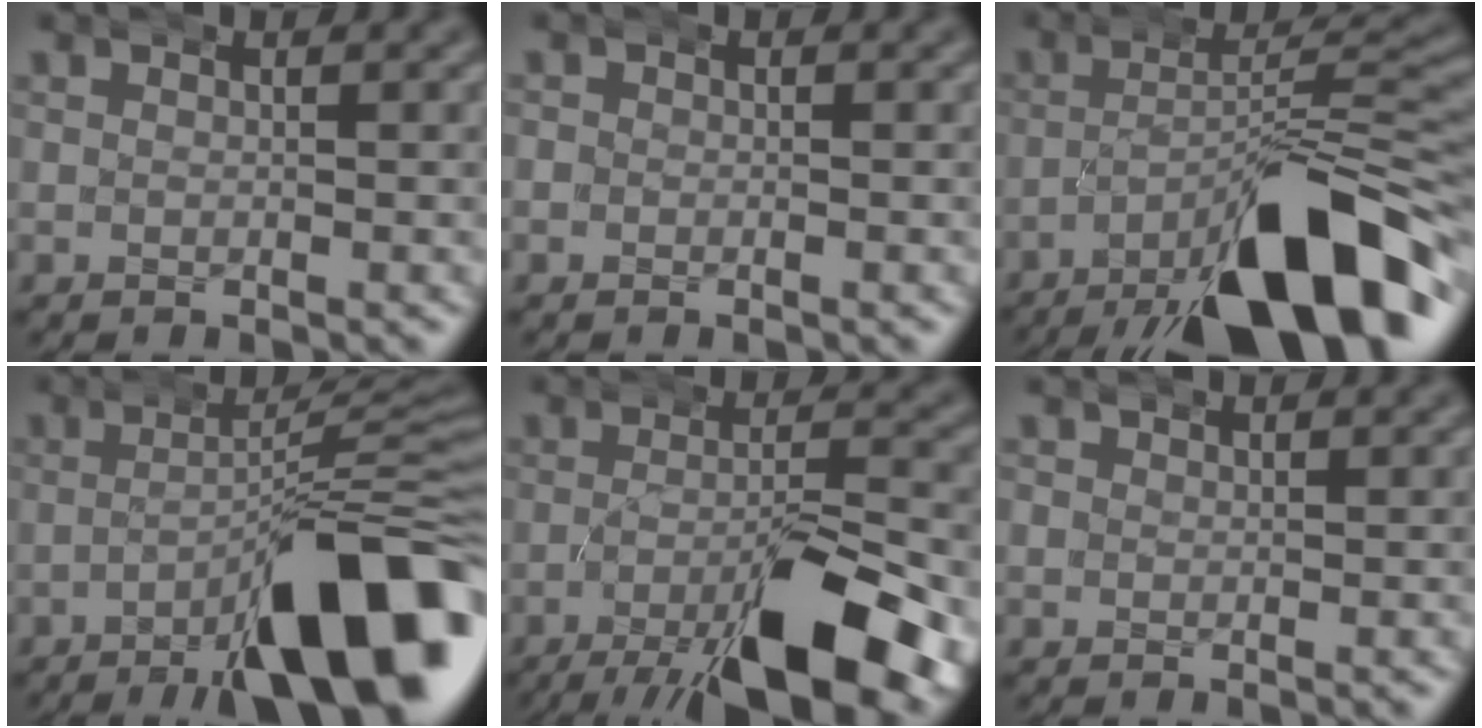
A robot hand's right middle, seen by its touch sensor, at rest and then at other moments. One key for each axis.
{"total": 1.0, "fx": -0.4, "fy": 0.9, "fz": 0.3, "tx": -0.009, "ty": 0.004, "tz": -0.008}
{"total": 12.0, "fx": -7.5, "fy": 2.5, "fz": 9.1, "tx": -0.129, "ty": 0.005, "tz": -0.112}
{"total": 10.8, "fx": -5.1, "fy": 2.1, "fz": 9.3, "tx": -0.121, "ty": 0.015, "tz": -0.080}
{"total": 10.7, "fx": -4.7, "fy": 3.4, "fz": 9.0, "tx": -0.137, "ty": -0.021, "tz": -0.066}
{"total": 0.5, "fx": 0.3, "fy": 0.4, "fz": -0.1, "tx": 0.000, "ty": -0.002, "tz": 0.007}